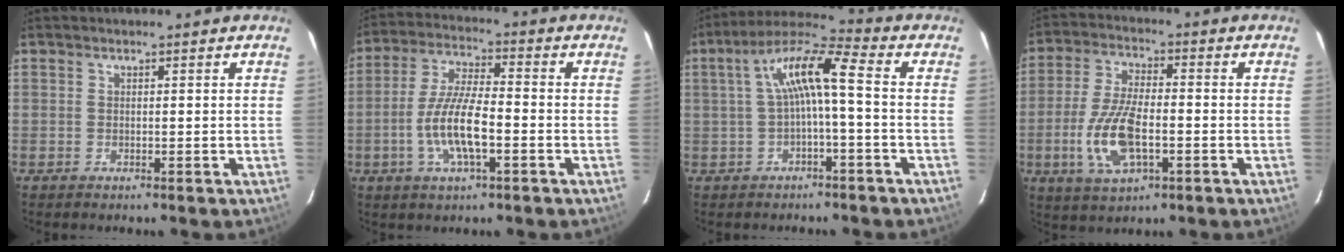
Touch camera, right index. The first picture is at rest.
{"total": 10.6, "force": [-3.3, 2.9, 9.6], "torque": [-0.196, -0.002, -0.063]}
{"total": 9.2, "force": [-0.3, 1.3, 9.1], "torque": [-0.184, 0.025, -0.005]}
{"total": 11.8, "force": [-3.2, 5.0, 10.2], "torque": [-0.218, -0.004, -0.058]}